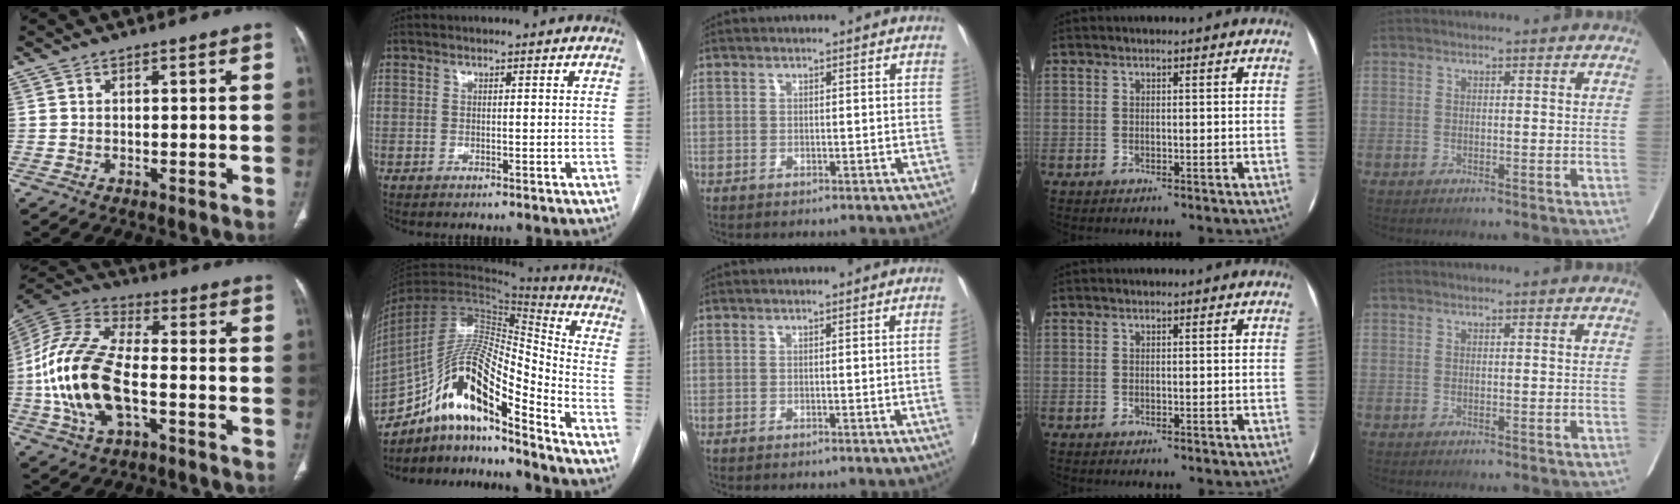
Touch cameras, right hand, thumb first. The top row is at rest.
{"thumb": {"total": 19.3, "force": [-3.8, 9.8, 16.2], "torque": [-0.338, 0.026, -0.071]}, "index": {"total": 17.8, "force": [-11.0, 3.2, 13.7], "torque": [-0.257, 0.021, -0.188]}, "middle": {"total": 1.4, "force": [-0.2, -0.4, 1.3], "torque": [-0.017, -0.002, -0.002]}}